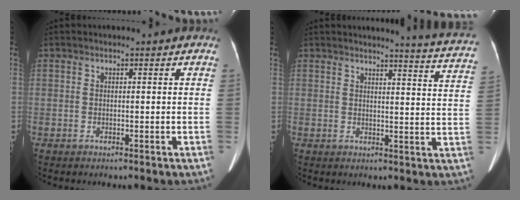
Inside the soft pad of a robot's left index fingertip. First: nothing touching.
{"total": 11.8, "force": [11.4, -1.1, 2.9], "torque": [-0.029, -0.082, 0.104]}